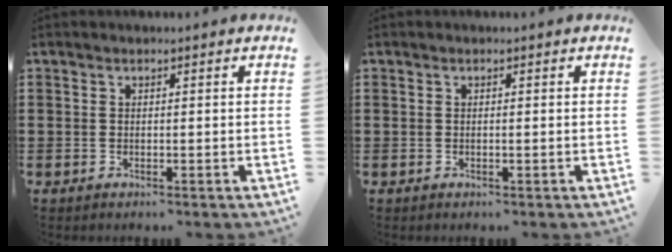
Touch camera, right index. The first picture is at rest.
{"total": 0.0}